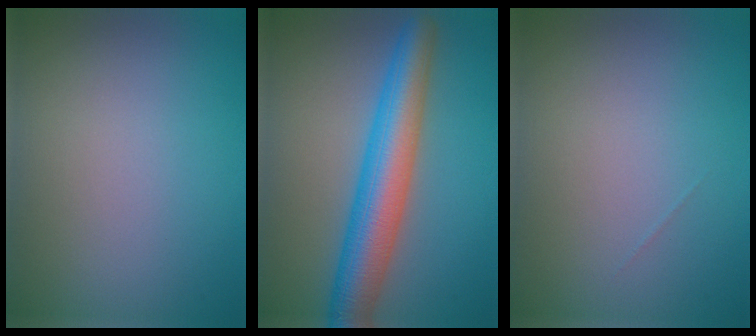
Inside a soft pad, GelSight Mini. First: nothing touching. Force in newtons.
{"total": 7.3, "press": 7.3, "slide": 0.2}
{"total": 0.0}